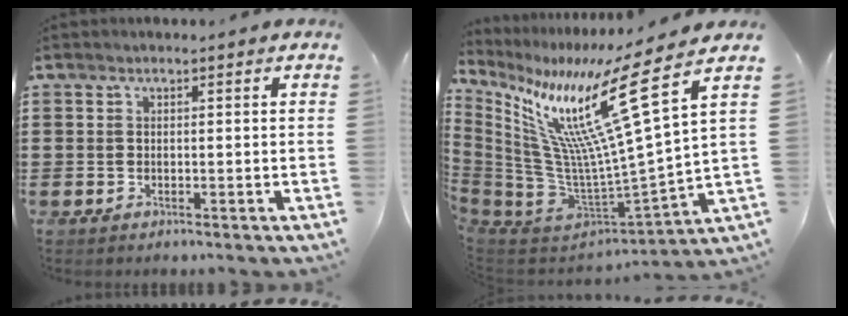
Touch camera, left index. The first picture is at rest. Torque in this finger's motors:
{"motor_torque": [1.98, 0.15, 1.05, 0.21]}